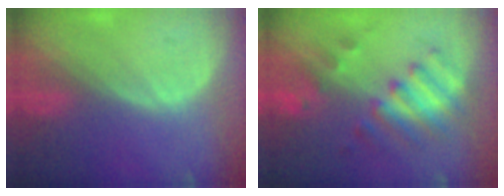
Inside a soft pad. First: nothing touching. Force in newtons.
{"total": 7.4, "press": 7.3, "slide": 1.1}